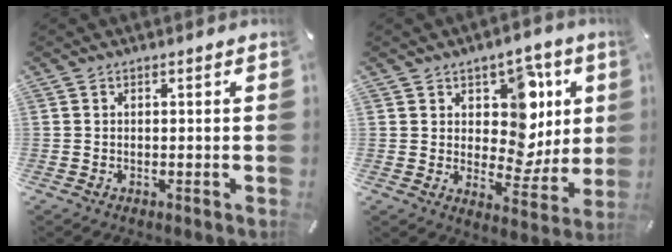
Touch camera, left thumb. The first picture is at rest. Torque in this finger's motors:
{"motor_torque": [2.00, 2.18, 0.85, -0.84, 0.03]}